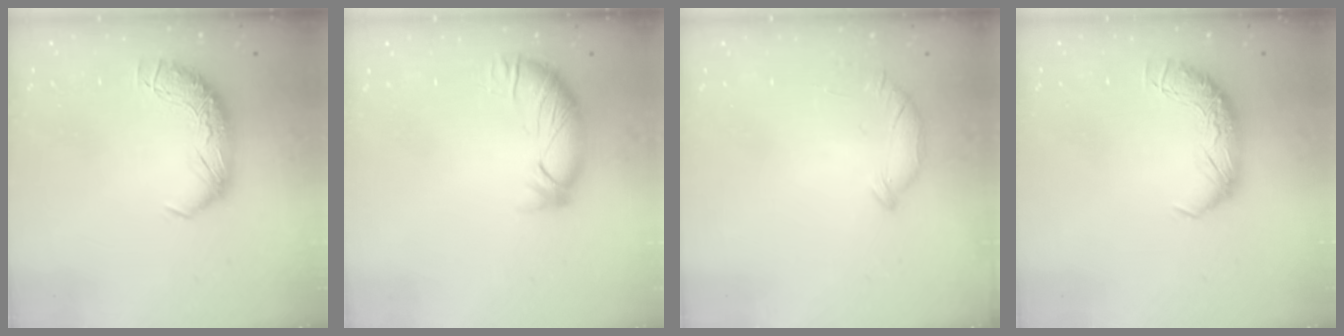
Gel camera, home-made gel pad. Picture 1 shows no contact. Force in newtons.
{"total": 3.1, "press": 3.0, "slide": 0.8}
{"total": 6.4, "press": 6.3, "slide": 0.6}
{"total": 0.0}